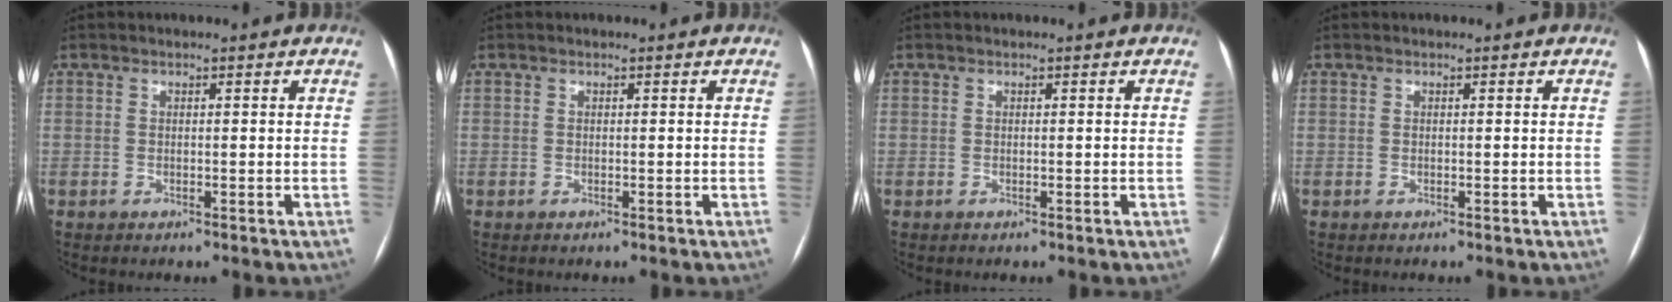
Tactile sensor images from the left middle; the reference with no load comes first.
{"total": 0.0}
{"total": 0.0}
{"total": 0.0}